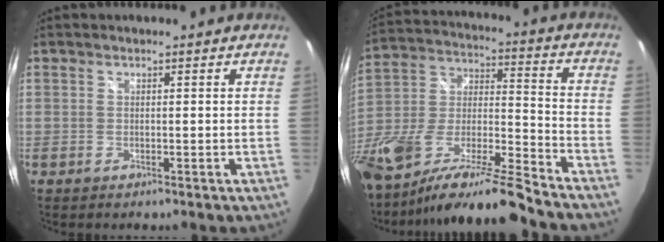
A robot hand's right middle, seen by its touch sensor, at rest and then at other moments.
{"total": 21.1, "force": [-16.3, 2.2, 13.2], "torque": [-0.238, -0.028, -0.297]}